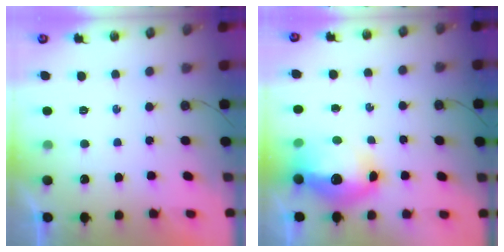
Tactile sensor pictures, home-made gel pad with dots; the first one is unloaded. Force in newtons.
{"total": 14.8, "press": 14.7, "slide": 1.6}